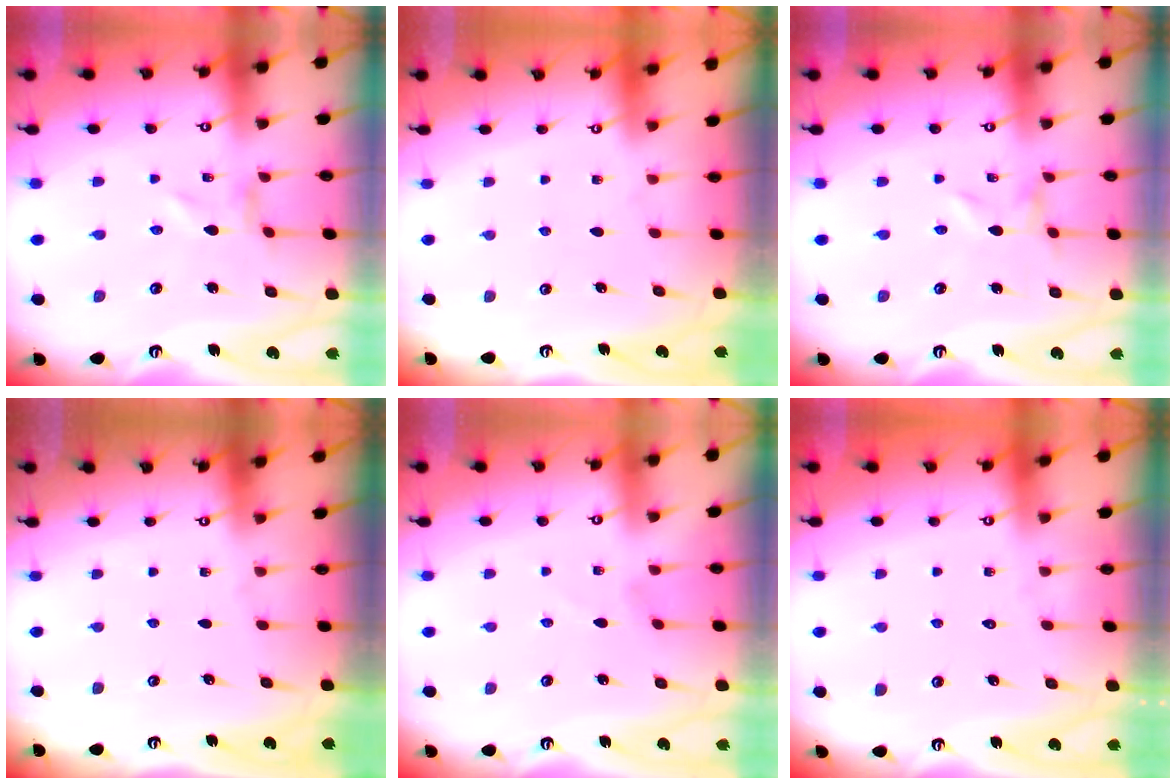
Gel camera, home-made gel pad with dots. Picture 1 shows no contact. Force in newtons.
{"total": 1.6, "press": 1.6, "slide": 0.1}
{"total": 0.0}
{"total": 0.0}
{"total": 0.9, "press": 0.9, "slide": 0.1}
{"total": 1.8, "press": 1.8, "slide": 0.2}